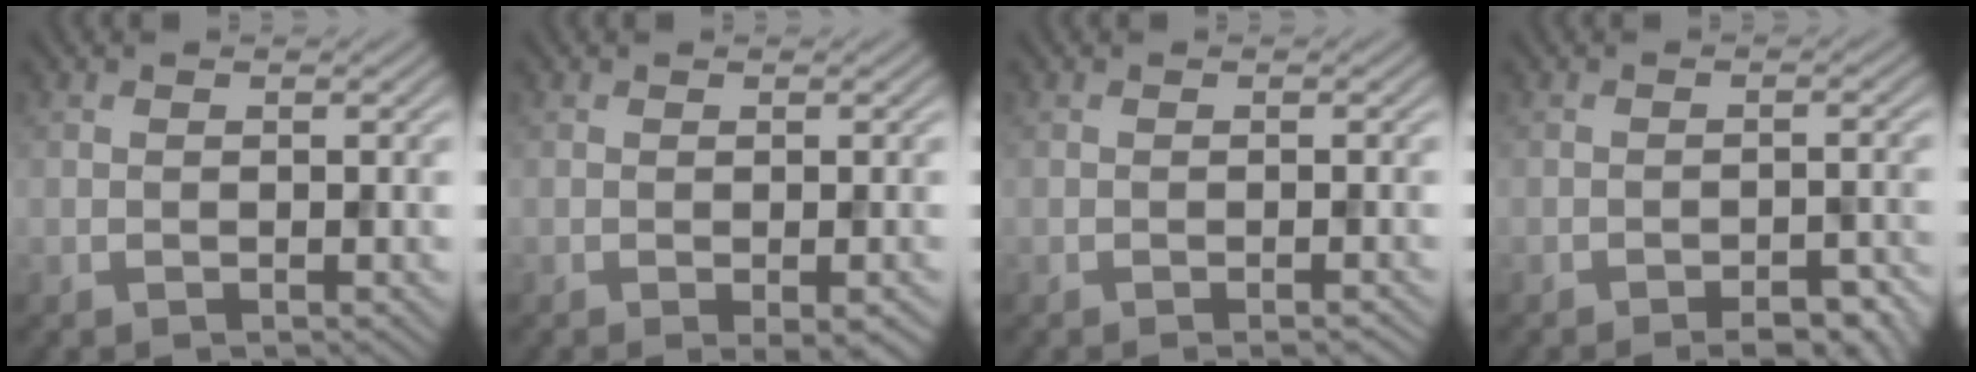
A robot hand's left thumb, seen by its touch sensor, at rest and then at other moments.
{"total": 1.6, "force": [-0.6, 0.2, 1.5], "torque": [-0.029, -0.005, -0.010]}
{"total": 0.7, "force": [-0.5, 0.0, 0.5], "torque": [-0.008, 0.000, -0.009]}
{"total": 3.9, "force": [-2.8, 1.1, 2.4], "torque": [-0.033, 0.004, -0.034]}